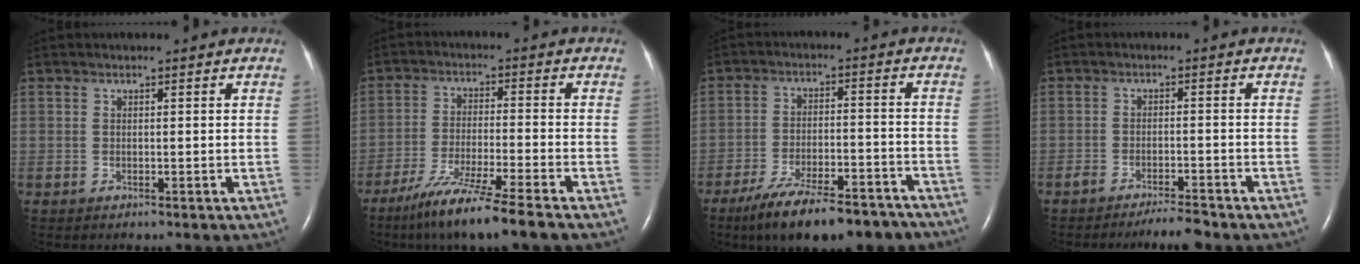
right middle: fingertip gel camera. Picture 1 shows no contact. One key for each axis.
{"total": 10.7, "fx": -8.2, "fy": -1.4, "fz": 6.8, "tx": -0.120, "ty": -0.040, "tz": -0.141}
{"total": 16.6, "fx": -13.3, "fy": 5.2, "fz": 8.5, "tx": -0.114, "ty": 0.014, "tz": -0.204}
{"total": 3.7, "fx": -3.3, "fy": 0.2, "fz": 1.6, "tx": -0.028, "ty": -0.008, "tz": -0.056}